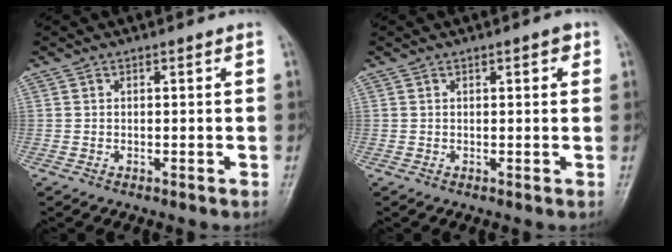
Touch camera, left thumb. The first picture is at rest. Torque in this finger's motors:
{"motor_torque": [-0.24, 0.09, -0.02, -0.03, 0.03]}